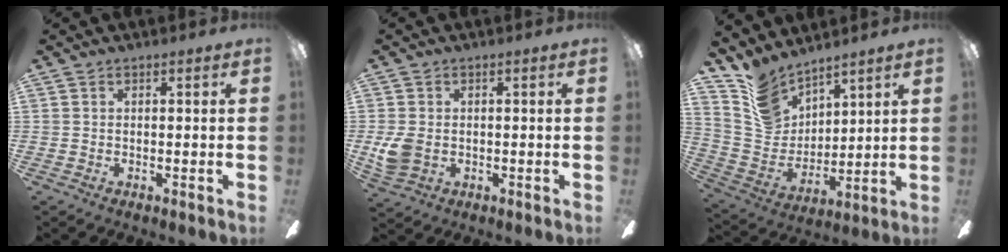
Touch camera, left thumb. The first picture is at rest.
{"total": 5.3, "force": [-0.3, 4.1, 3.3], "torque": [-0.069, 0.002, -0.005]}
{"total": 11.6, "force": [9.6, 6.1, 2.0], "torque": [-0.078, -0.069, 0.193]}